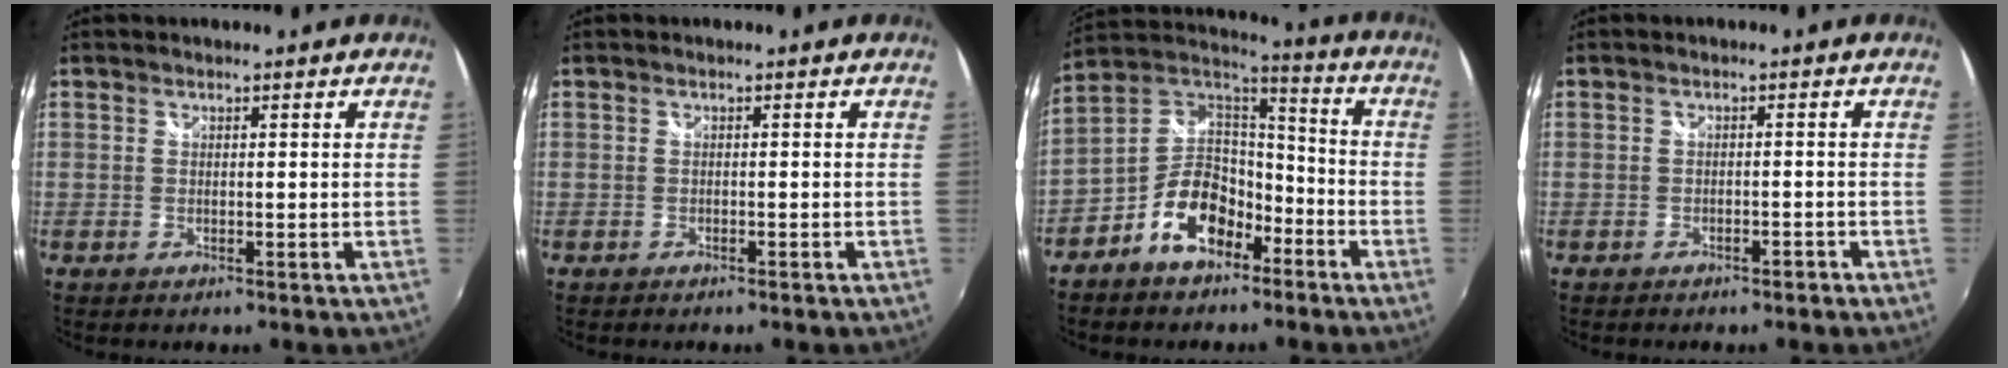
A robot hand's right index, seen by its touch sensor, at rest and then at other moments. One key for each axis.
{"total": 0.8, "fx": -0.7, "fy": 0.2, "fz": 0.4, "tx": -0.008, "ty": -0.001, "tz": -0.011}
{"total": 13.2, "fx": -7.3, "fy": 8.2, "fz": 7.4, "tx": -0.151, "ty": 0.044, "tz": -0.123}
{"total": 2.2, "fx": -1.9, "fy": 0.7, "fz": 0.9, "tx": -0.017, "ty": -0.002, "tz": -0.023}